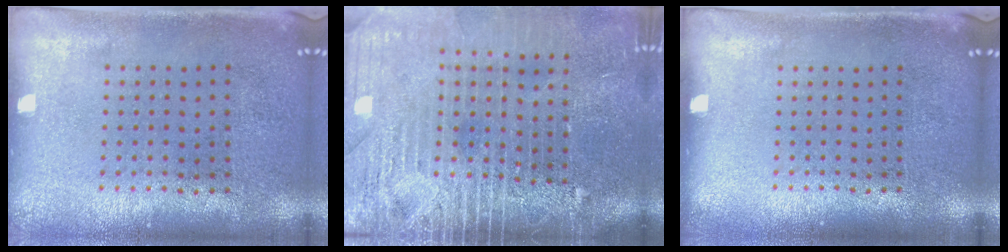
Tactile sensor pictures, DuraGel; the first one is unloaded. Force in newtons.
{"total": 4.4, "press": 3.7, "slide": 2.4}
{"total": 0.0}